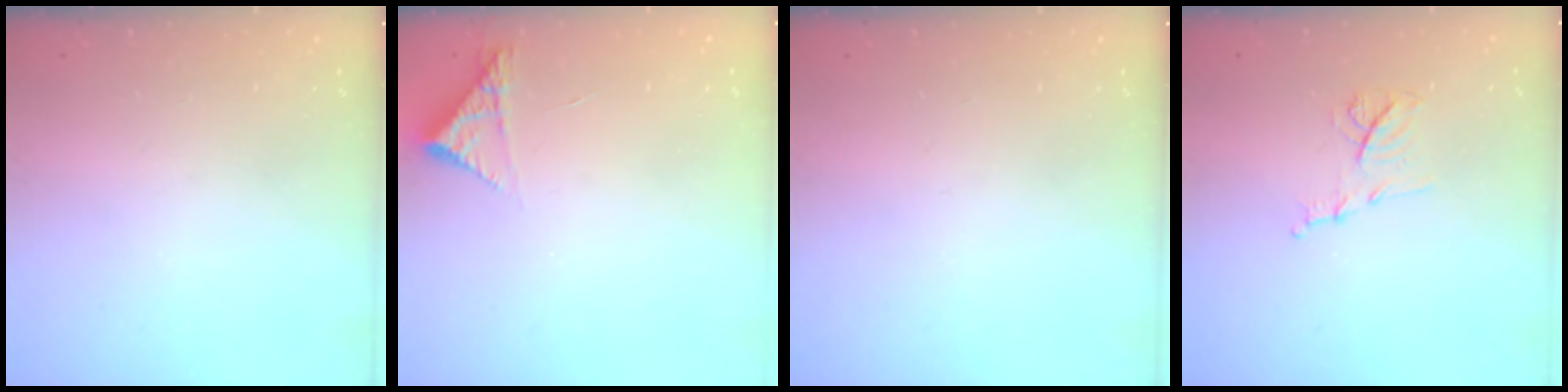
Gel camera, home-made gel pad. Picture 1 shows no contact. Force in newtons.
{"total": 4.3, "press": 4.3, "slide": 0.3}
{"total": 0.0}
{"total": 8.8, "press": 8.7, "slide": 1.0}